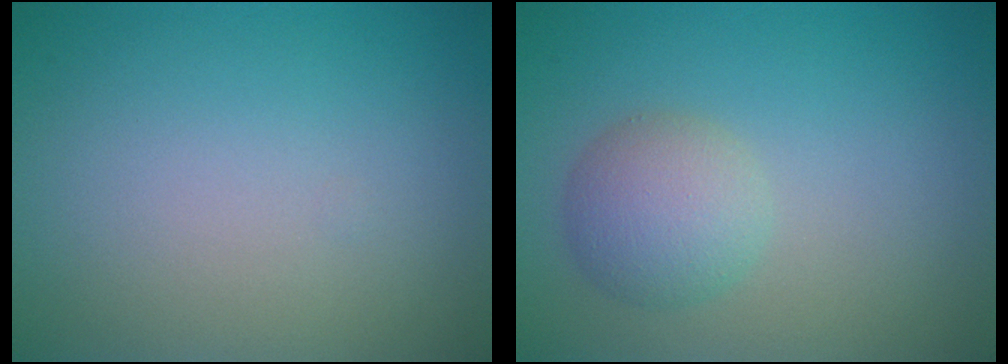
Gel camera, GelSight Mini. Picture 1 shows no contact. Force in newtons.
{"total": 3.3, "press": 3.3, "slide": 0.0}